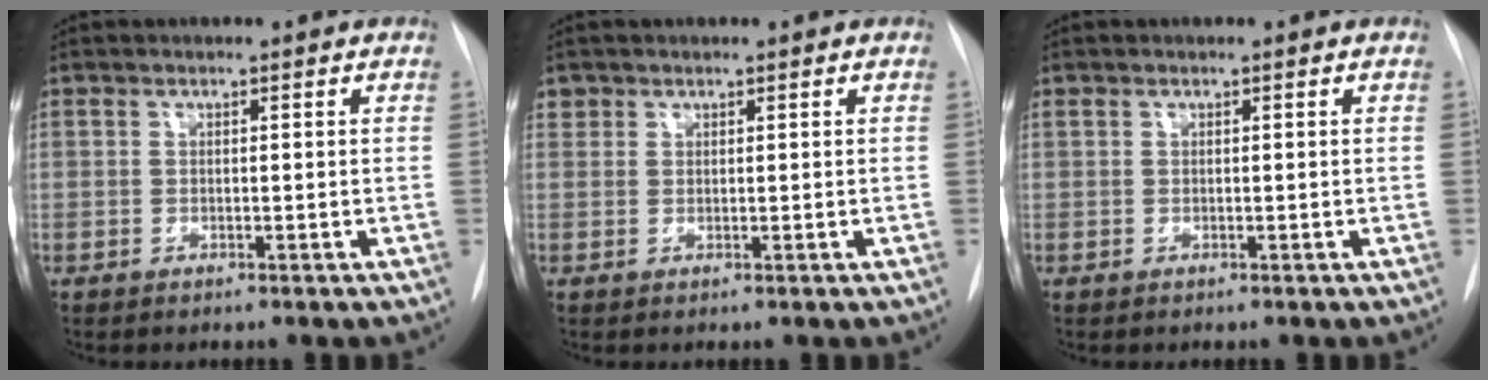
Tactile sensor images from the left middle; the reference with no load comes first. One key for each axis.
{"total": 1.1, "fx": 0.7, "fy": 0.9, "fz": 0.0, "tx": 0.010, "ty": 0.004, "tz": 0.010}
{"total": 0.0}